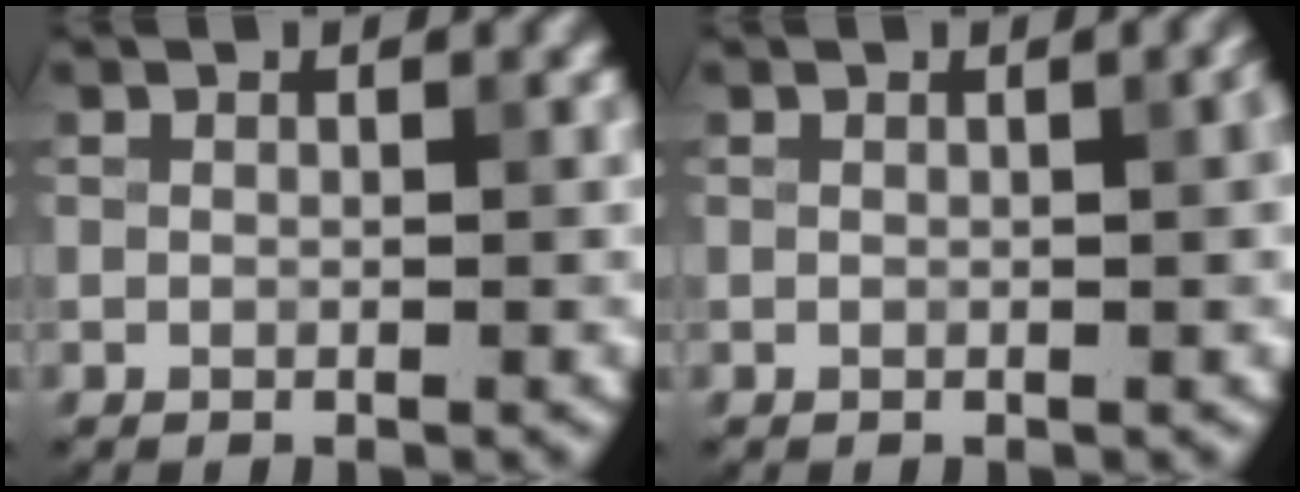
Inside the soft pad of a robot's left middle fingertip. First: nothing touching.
{"total": 1.8, "force": [0.2, 0.5, 1.7], "torque": [-0.014, 0.007, -0.001]}